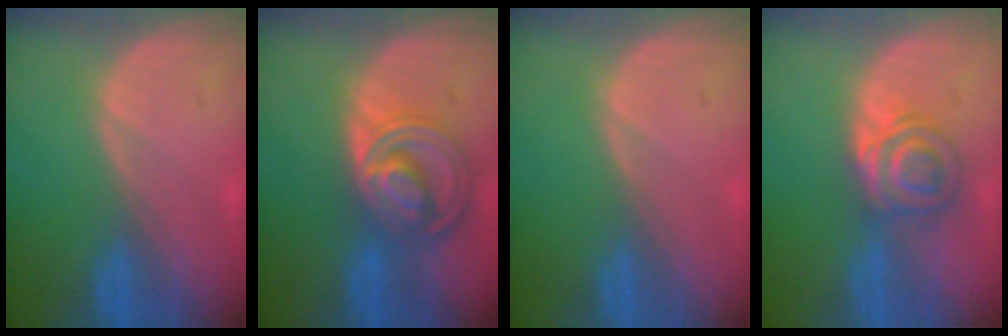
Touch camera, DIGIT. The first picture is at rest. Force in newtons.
{"total": 8.5, "press": 7.3, "slide": 4.3}
{"total": 0.0}
{"total": 6.0, "press": 5.6, "slide": 2.2}